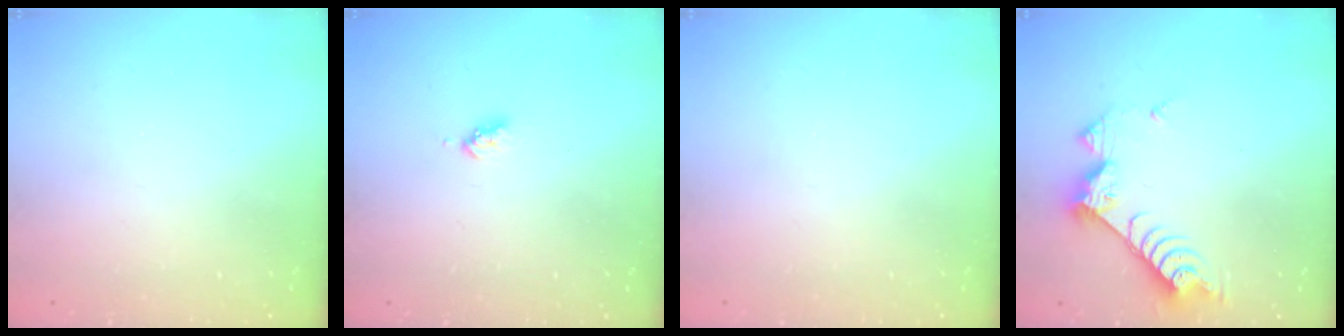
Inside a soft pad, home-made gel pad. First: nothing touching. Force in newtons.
{"total": 3.0, "press": 3.0, "slide": 0.4}
{"total": 0.0}
{"total": 8.4, "press": 8.3, "slide": 0.7}